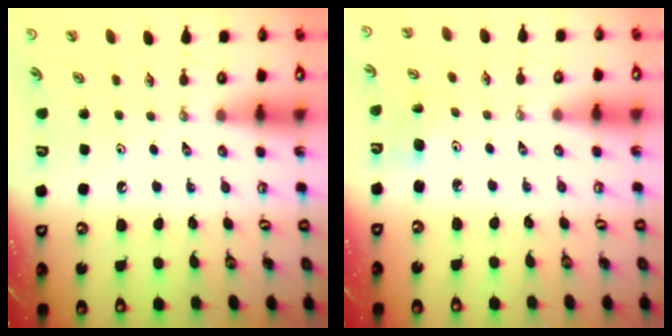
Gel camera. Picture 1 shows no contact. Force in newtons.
{"total": 5.8, "press": 5.7, "slide": 0.4}